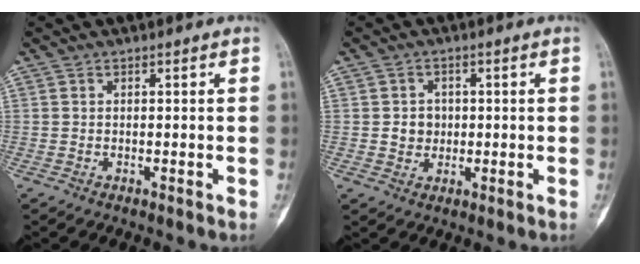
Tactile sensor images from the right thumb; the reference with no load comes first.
{"total": 3.6, "force": [0.0, 3.3, 1.5], "torque": [-0.002, 0.006, 0.001]}